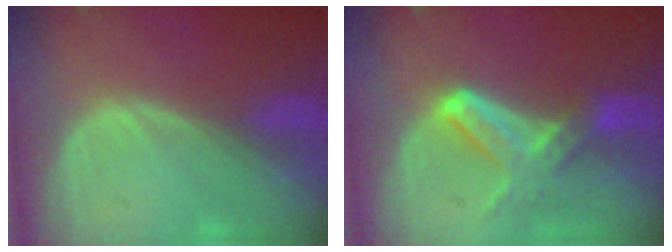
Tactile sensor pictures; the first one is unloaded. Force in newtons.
{"total": 6.4, "press": 6.4, "slide": 0.6}